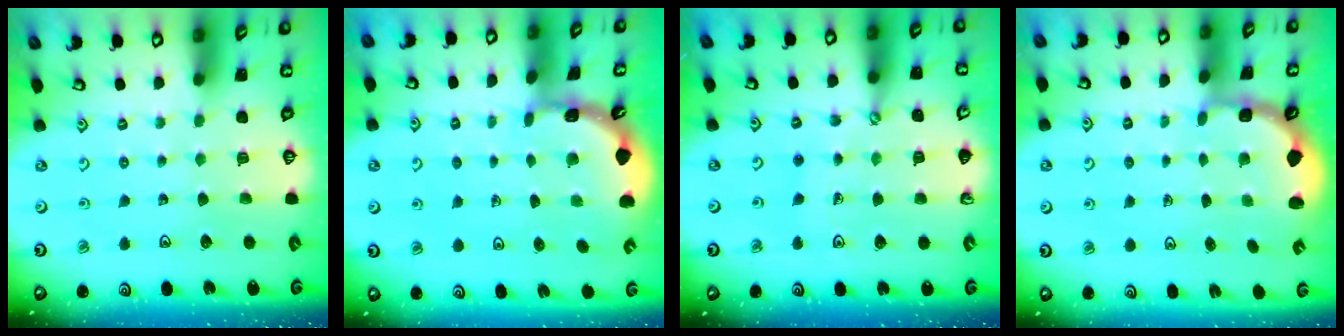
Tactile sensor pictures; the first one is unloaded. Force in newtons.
{"total": 1.5, "press": 1.5, "slide": 0.1}
{"total": 4.1, "press": 3.8, "slide": 1.4}
{"total": 2.6, "press": 2.0, "slide": 1.7}